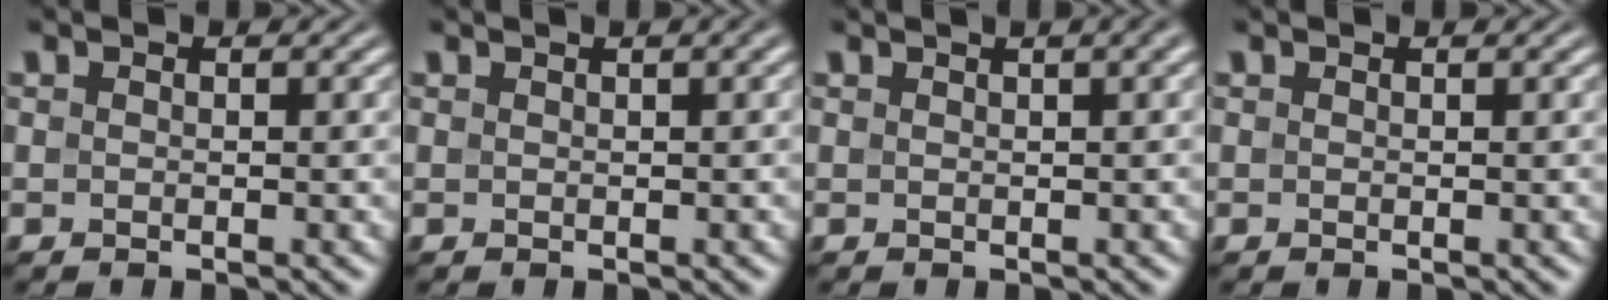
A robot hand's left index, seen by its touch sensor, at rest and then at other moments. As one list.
[{"total": 2.8, "force": [1.4, 1.0, 2.1], "torque": [-0.015, 0.010, 0.009]}, {"total": 6.0, "force": [3.0, 2.8, 4.4], "torque": [-0.028, 0.046, 0.008]}, {"total": 0.0}]